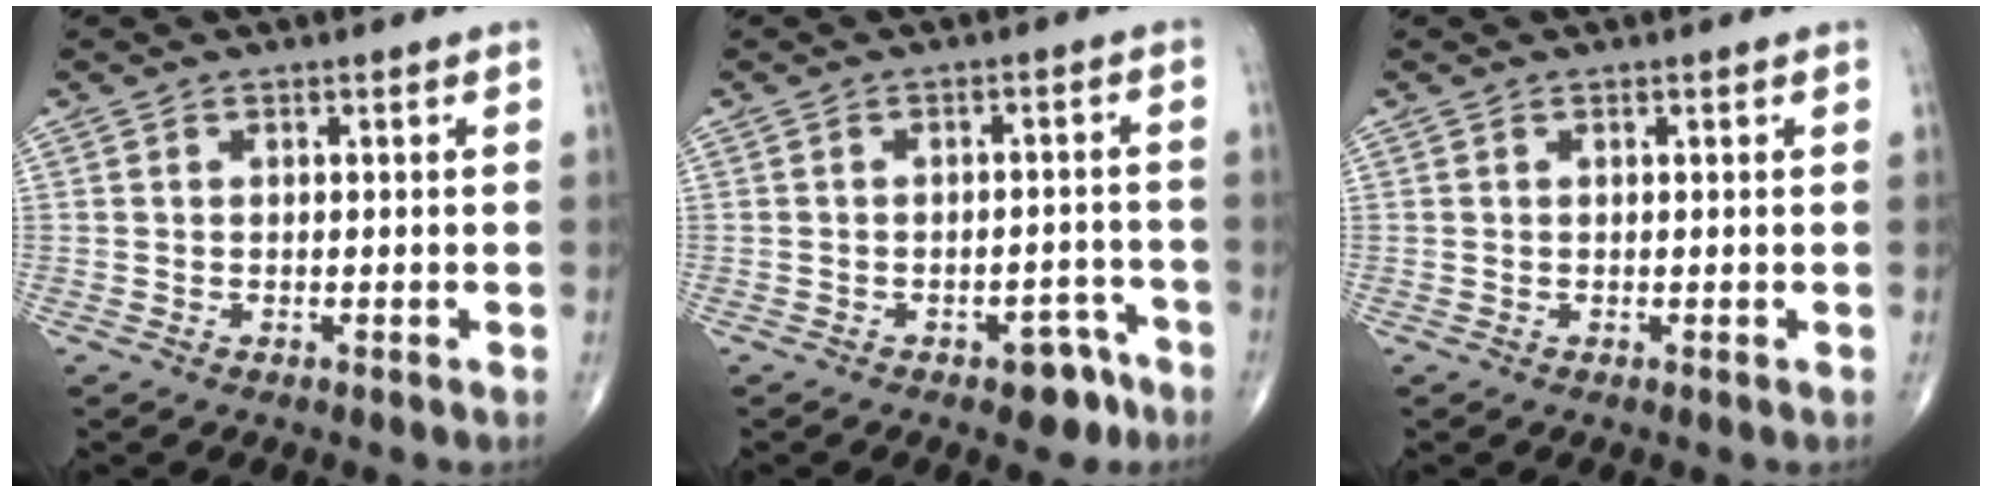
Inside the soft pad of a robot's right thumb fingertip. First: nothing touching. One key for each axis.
{"total": 5.4, "fx": -3.4, "fy": 2.8, "fz": 3.0, "tx": -0.016, "ty": 0.032, "tz": -0.040}
{"total": 0.0}